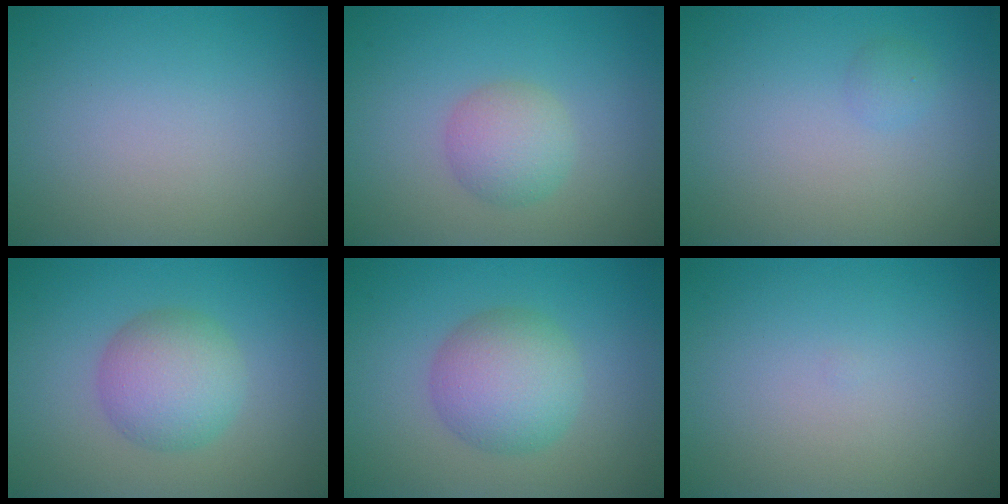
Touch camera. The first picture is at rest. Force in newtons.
{"total": 2.9, "press": 2.9, "slide": 0.1}
{"total": 0.8, "press": 0.8, "slide": 0.0}
{"total": 4.6, "press": 4.5, "slide": 0.3}
{"total": 5.2, "press": 5.2, "slide": 0.0}
{"total": 0.0}